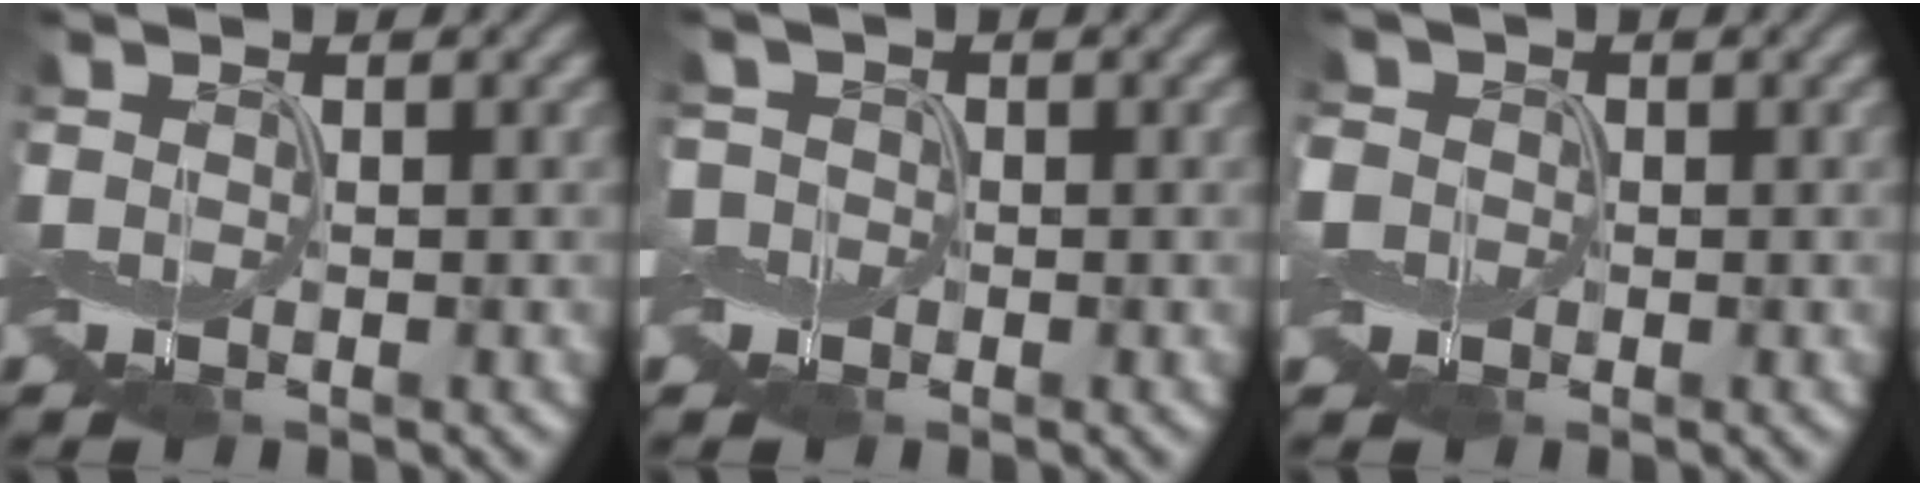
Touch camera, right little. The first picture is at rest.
{"total": 1.5, "force": [-0.7, 1.3, -0.2], "torque": [0.001, 0.003, -0.020]}
{"total": 2.1, "force": [-0.3, 2.0, 0.4], "torque": [-0.022, 0.003, -0.012]}